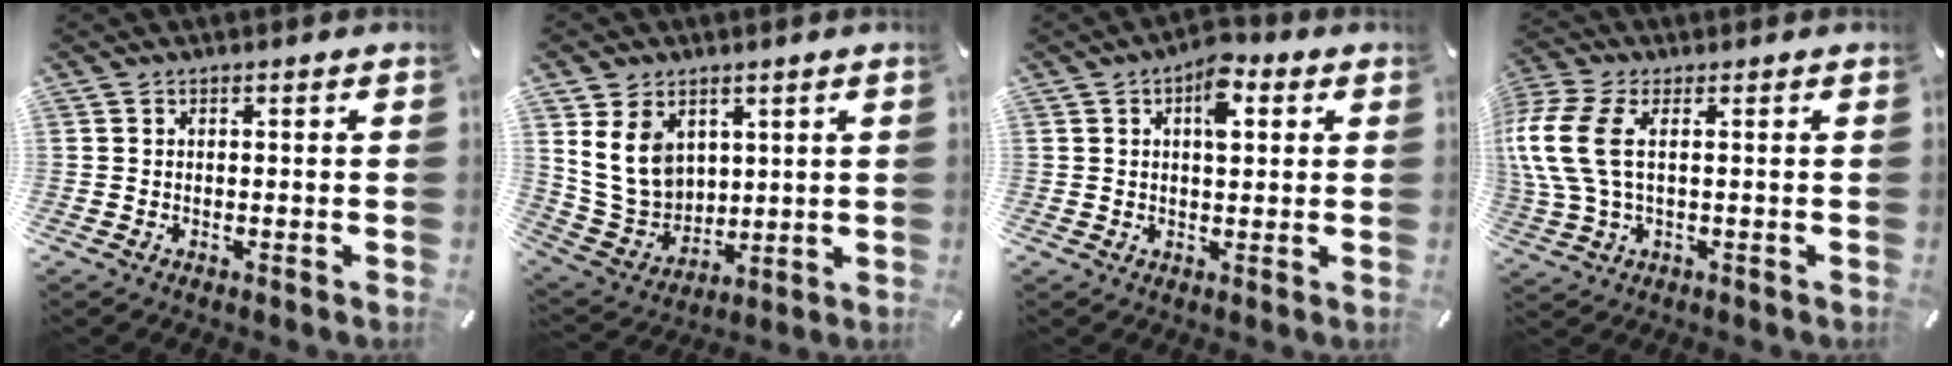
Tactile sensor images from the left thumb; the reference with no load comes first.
{"total": 12.0, "force": [4.3, 10.0, 5.2], "torque": [-0.121, -0.021, 0.085]}
{"total": 7.2, "force": [2.5, 3.9, 5.5], "torque": [-0.064, -0.006, 0.035]}
{"total": 10.9, "force": [1.7, 5.7, 9.1], "torque": [-0.211, -0.006, 0.035]}